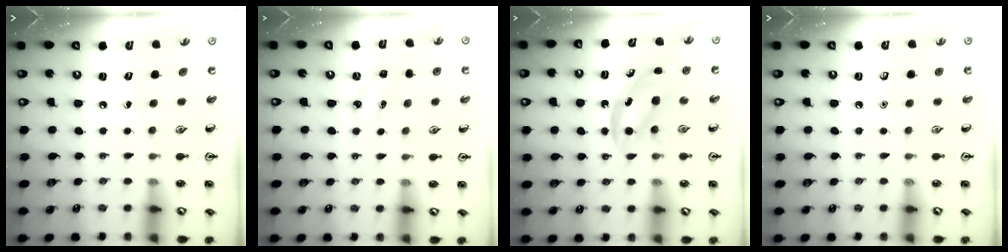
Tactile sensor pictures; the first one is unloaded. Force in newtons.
{"total": 4.2, "press": 4.0, "slide": 1.2}
{"total": 4.8, "press": 4.7, "slide": 0.8}
{"total": 0.0}